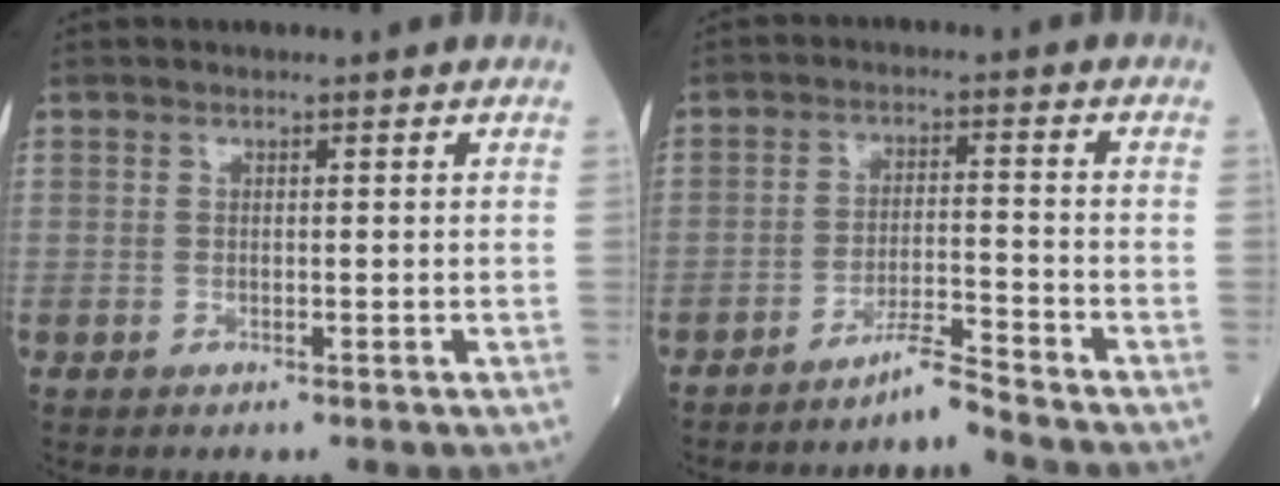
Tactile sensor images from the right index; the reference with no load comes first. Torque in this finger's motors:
{"motor_torque": [0.03, -0.06, 0.04, 0.00]}